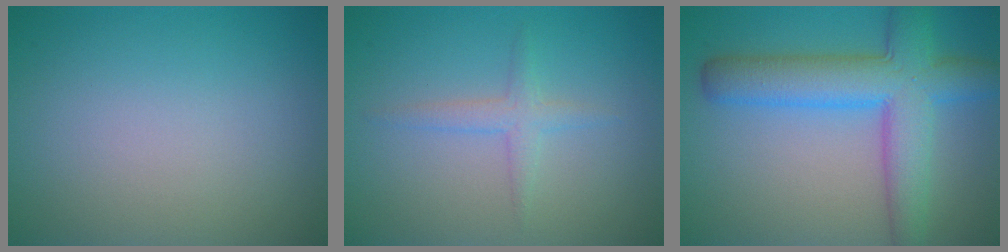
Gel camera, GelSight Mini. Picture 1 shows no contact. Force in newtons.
{"total": 1.6, "press": 1.6, "slide": 0.1}
{"total": 7.7, "press": 7.7, "slide": 0.2}